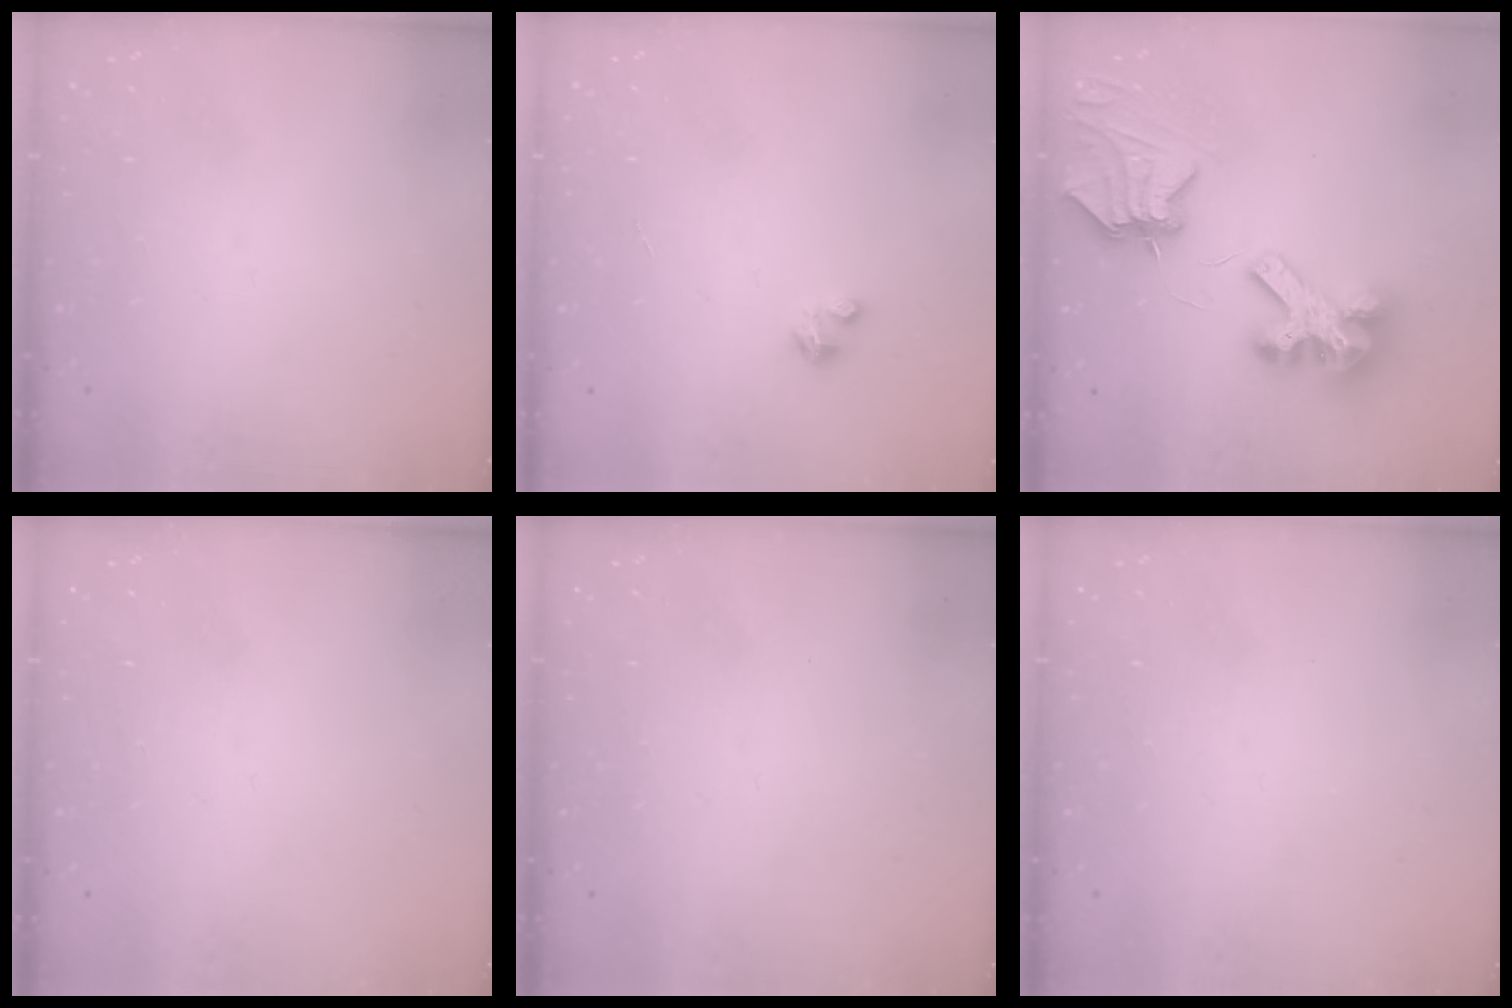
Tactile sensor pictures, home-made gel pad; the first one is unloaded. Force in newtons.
{"total": 0.6, "press": 0.6, "slide": 0.3}
{"total": 10.0, "press": 10.0, "slide": 1.0}
{"total": 0.0}
{"total": 0.0}
{"total": 0.0}